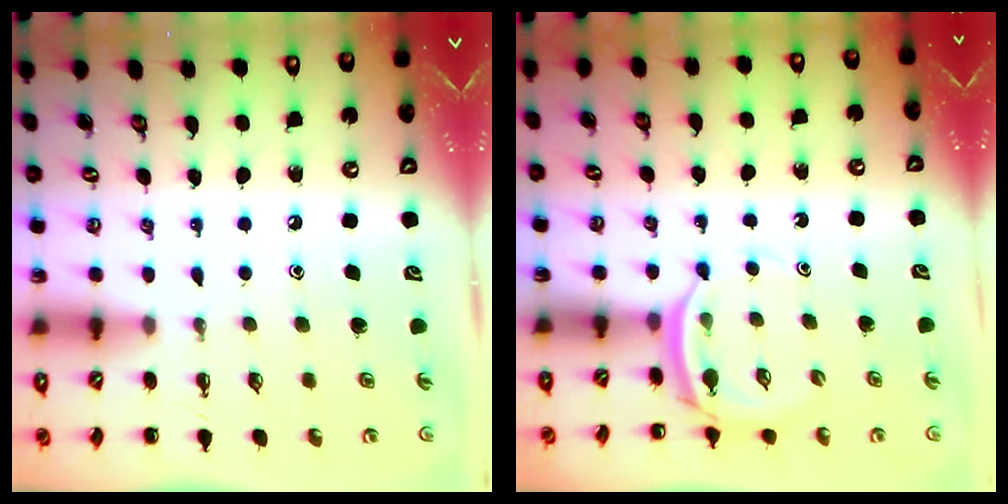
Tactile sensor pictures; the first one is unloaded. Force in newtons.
{"total": 4.0, "press": 3.8, "slide": 1.3}